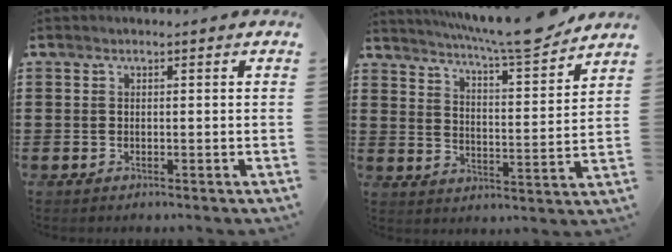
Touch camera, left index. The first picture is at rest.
{"total": 9.0, "force": [8.3, -0.2, 3.5], "torque": [-0.072, -0.050, 0.140]}